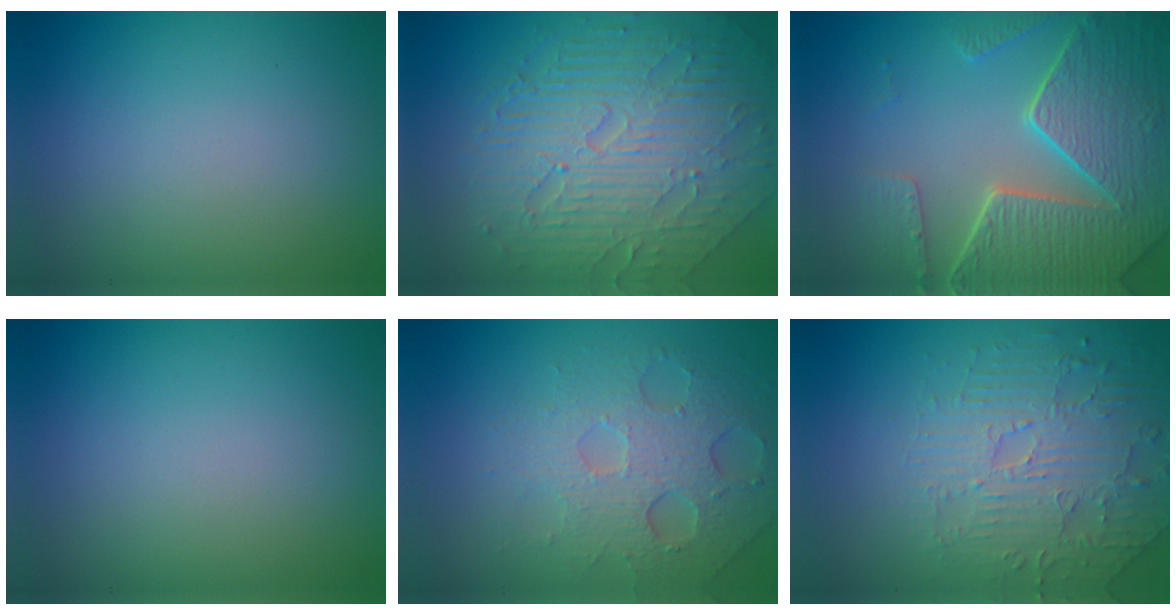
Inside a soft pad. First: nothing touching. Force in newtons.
{"total": 9.5, "press": 6.3, "slide": 7.1}
{"total": 8.2, "press": 6.1, "slide": 5.6}
{"total": 0.0}
{"total": 4.9, "press": 4.1, "slide": 2.6}
{"total": 4.6, "press": 3.7, "slide": 2.7}